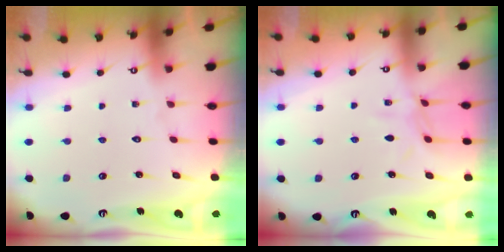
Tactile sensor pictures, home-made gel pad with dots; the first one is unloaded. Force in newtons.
{"total": 5.9, "press": 5.9, "slide": 0.7}